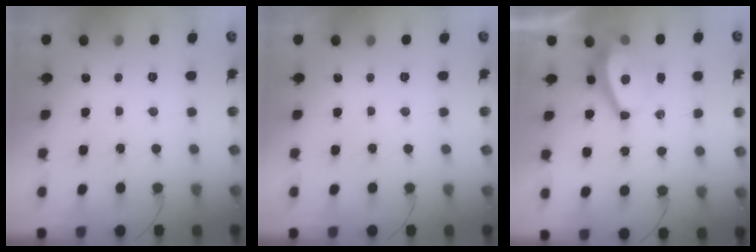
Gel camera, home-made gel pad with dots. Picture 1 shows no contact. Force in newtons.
{"total": 0.0}
{"total": 8.9, "press": 8.9, "slide": 1.1}